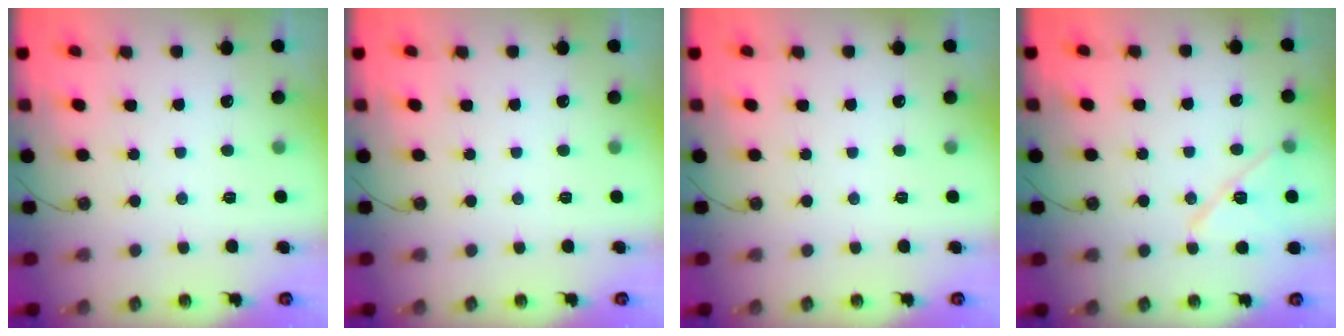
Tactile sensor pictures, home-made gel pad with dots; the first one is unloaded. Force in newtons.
{"total": 0.0}
{"total": 0.0}
{"total": 11.5, "press": 11.2, "slide": 2.5}